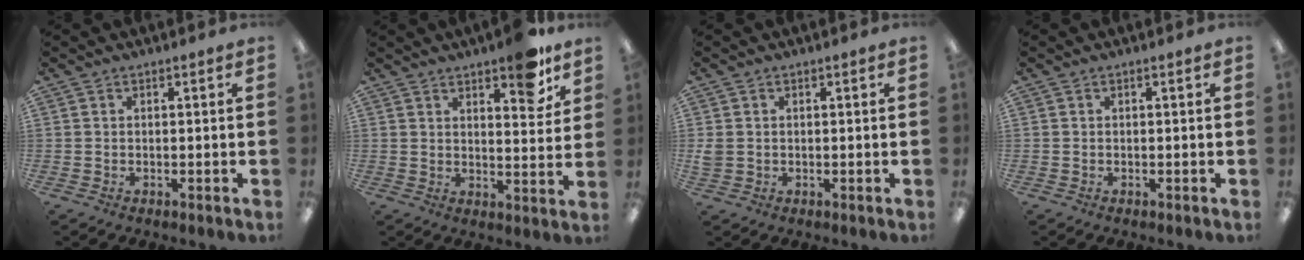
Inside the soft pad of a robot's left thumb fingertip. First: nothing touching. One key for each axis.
{"total": 9.1, "fx": 6.6, "fy": 3.2, "fz": 5.4, "tx": -0.049, "ty": -0.040, "tz": 0.106}
{"total": 2.0, "fx": 0.2, "fy": 1.9, "fz": 0.7, "tx": -0.014, "ty": 0.003, "tz": 0.003}
{"total": 0.0}